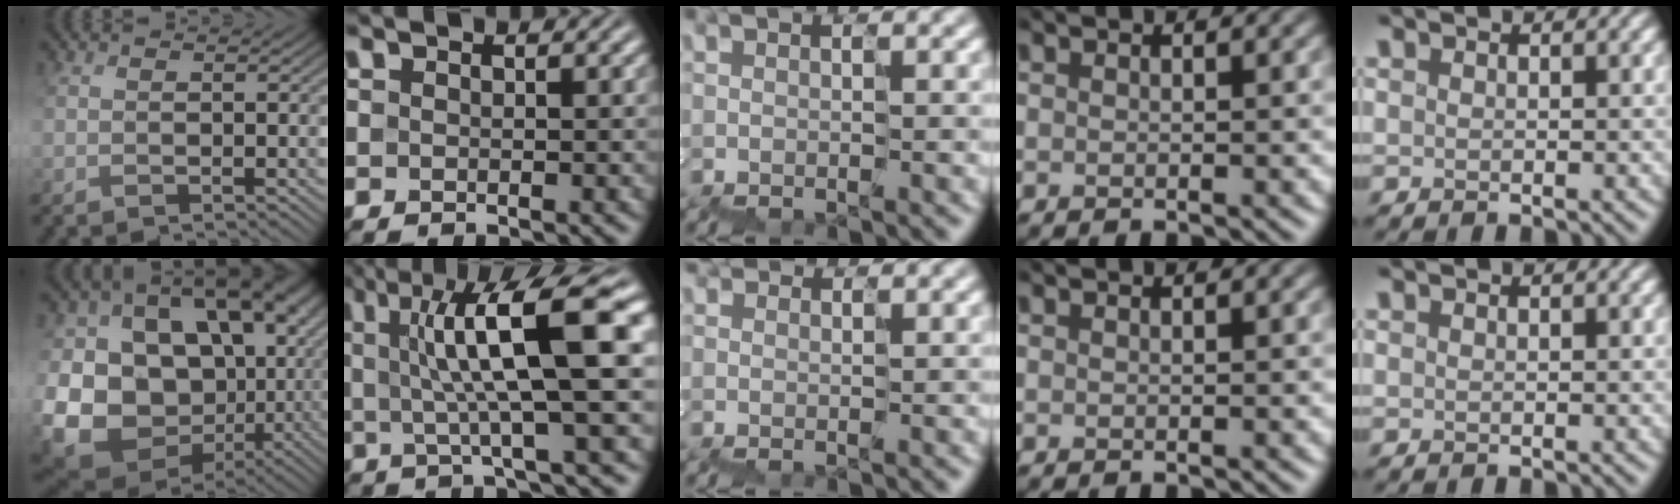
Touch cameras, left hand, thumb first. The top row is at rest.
{"thumb": {"total": 21.6, "force": [0.1, 18.5, 11.2], "torque": [-0.230, -0.007, 0.002]}, "index": {"total": 10.9, "force": [2.4, 2.2, 10.4], "torque": [-0.154, 0.007, 0.038]}, "middle": {"total": 1.0, "force": [1.0, 0.3, 0.0], "torque": [0.001, 0.011, 0.015]}}